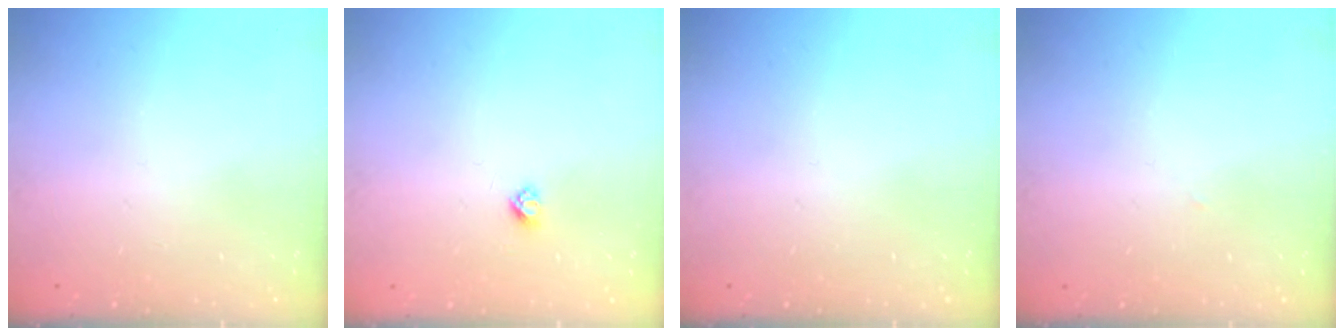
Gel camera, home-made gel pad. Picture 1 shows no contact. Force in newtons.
{"total": 2.7, "press": 2.6, "slide": 0.3}
{"total": 0.0}
{"total": 1.1, "press": 1.1, "slide": 0.1}